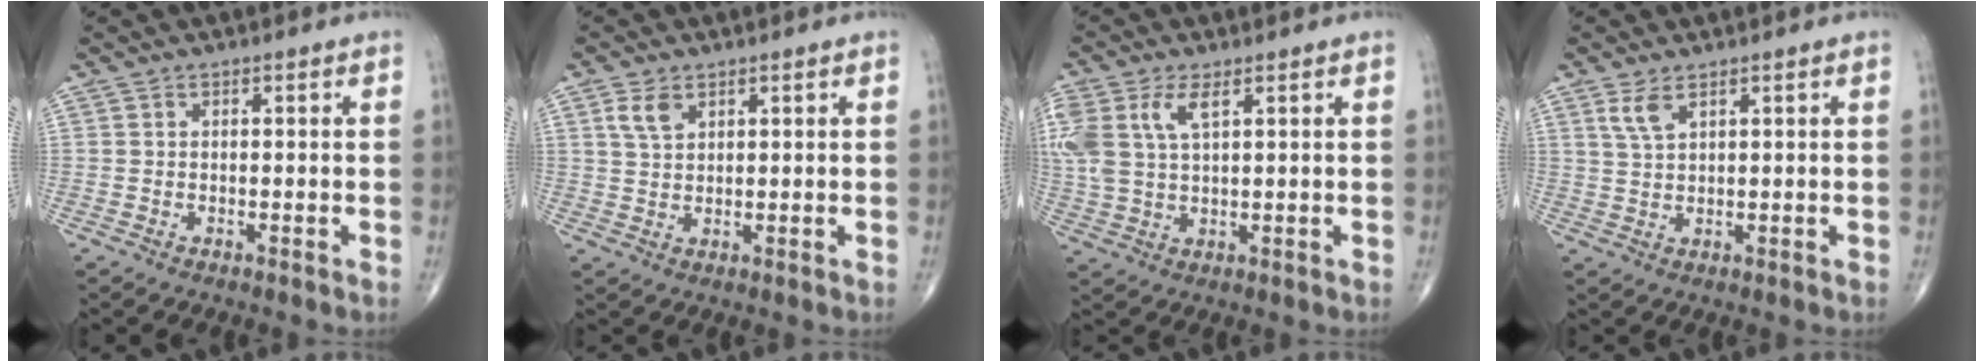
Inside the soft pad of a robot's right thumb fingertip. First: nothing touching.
{"total": 3.8, "force": [2.0, 2.3, 2.4], "torque": [-0.042, -0.004, 0.043]}
{"total": 10.4, "force": [3.9, 5.4, 8.0], "torque": [-0.199, 0.007, 0.084]}
{"total": 3.3, "force": [2.0, 1.3, 2.3], "torque": [-0.050, -0.003, 0.047]}